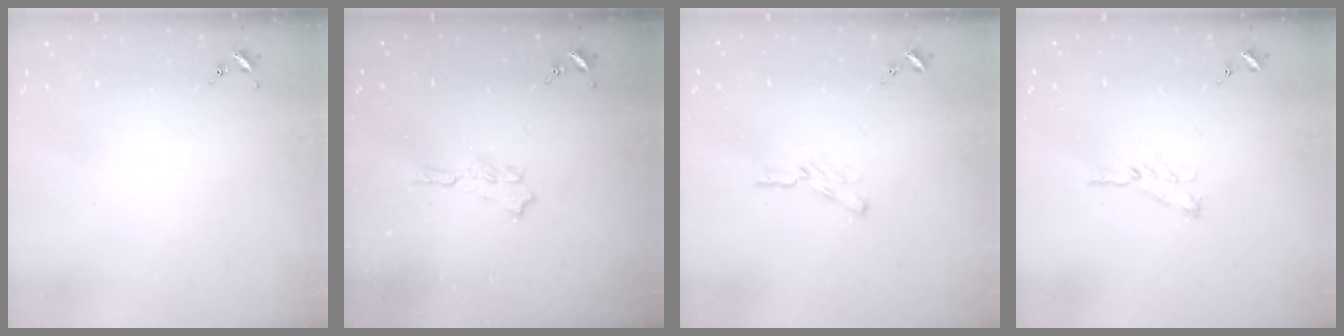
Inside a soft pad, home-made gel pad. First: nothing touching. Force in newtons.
{"total": 5.5, "press": 5.5, "slide": 0.6}
{"total": 4.7, "press": 4.7, "slide": 0.3}
{"total": 6.4, "press": 6.3, "slide": 0.6}